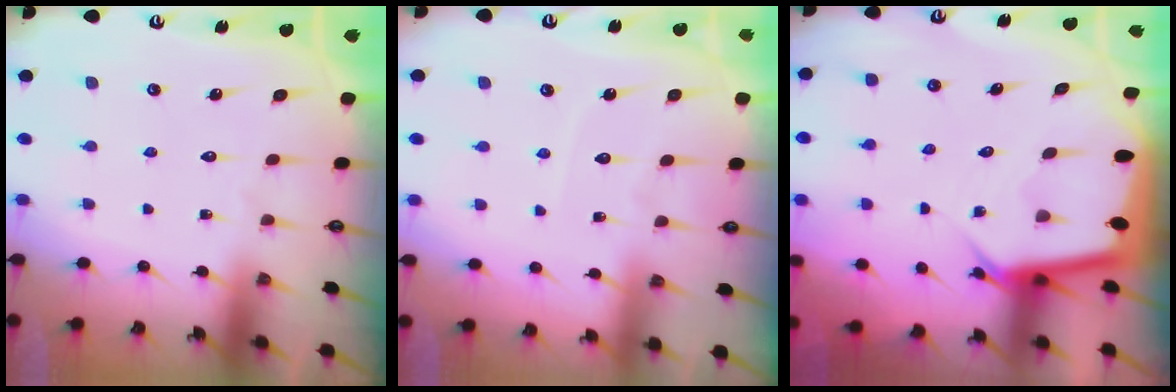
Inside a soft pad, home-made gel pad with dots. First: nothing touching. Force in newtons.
{"total": 3.6, "press": 3.6, "slide": 0.2}
{"total": 5.2, "press": 5.2, "slide": 0.4}